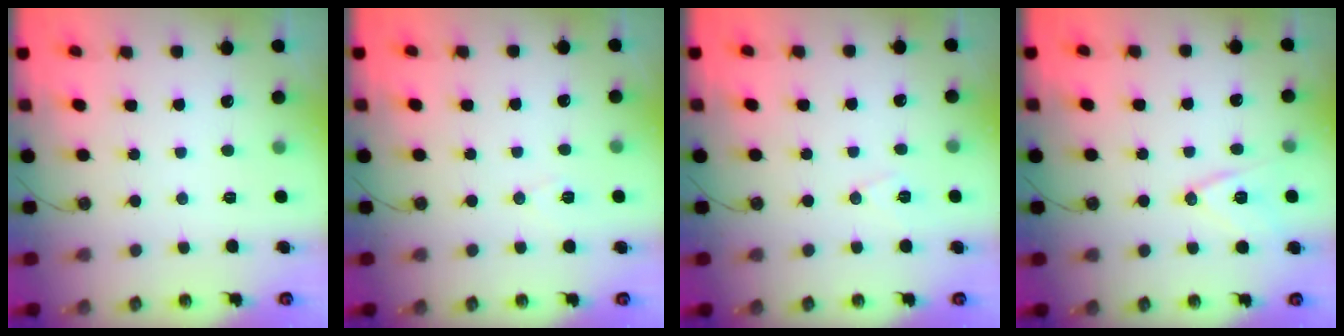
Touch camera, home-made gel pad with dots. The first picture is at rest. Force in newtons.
{"total": 7.0, "press": 5.4, "slide": 4.4}
{"total": 6.8, "press": 5.1, "slide": 4.5}
{"total": 11.4, "press": 10.9, "slide": 3.4}